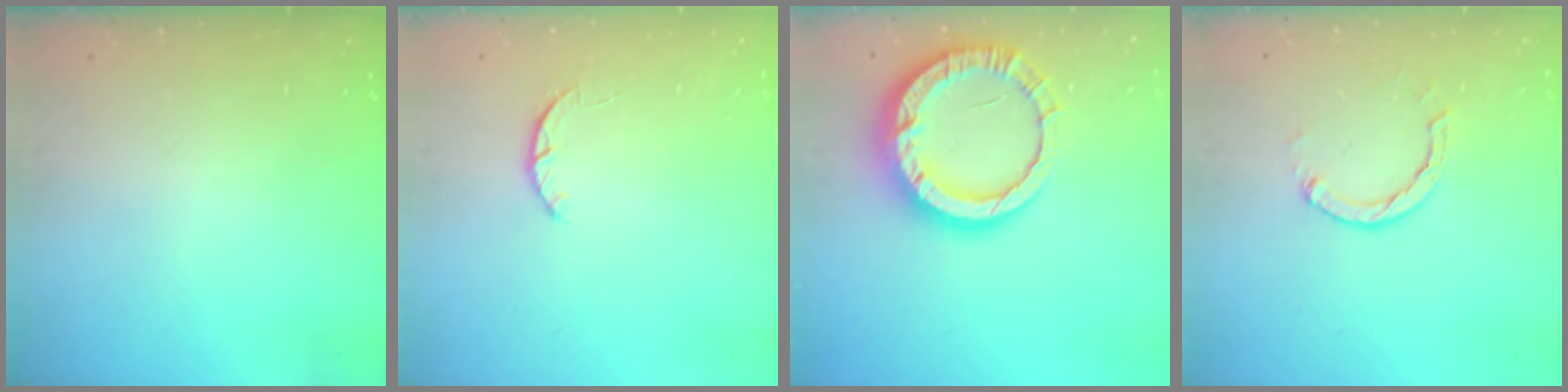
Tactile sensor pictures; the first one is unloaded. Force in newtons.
{"total": 2.5, "press": 2.5, "slide": 0.5}
{"total": 15.6, "press": 15.5, "slide": 1.6}
{"total": 3.4, "press": 3.4, "slide": 0.4}